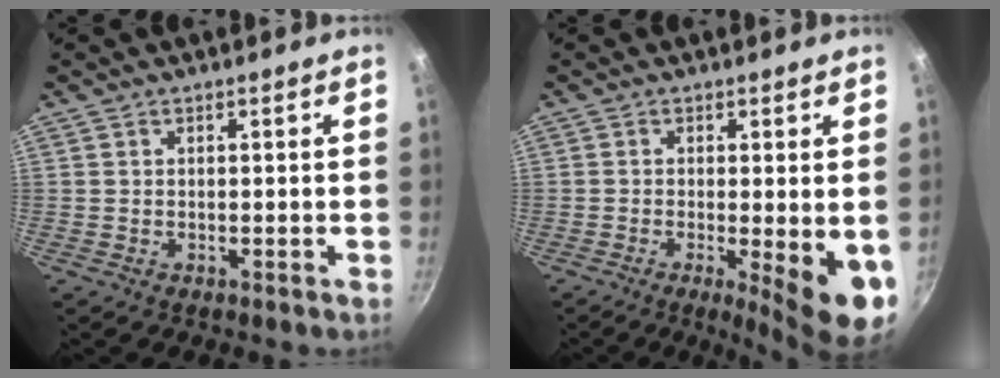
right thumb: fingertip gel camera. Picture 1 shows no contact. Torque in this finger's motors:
{"motor_torque": [-0.02, 0.96, 1.45, -0.21, 0.09]}